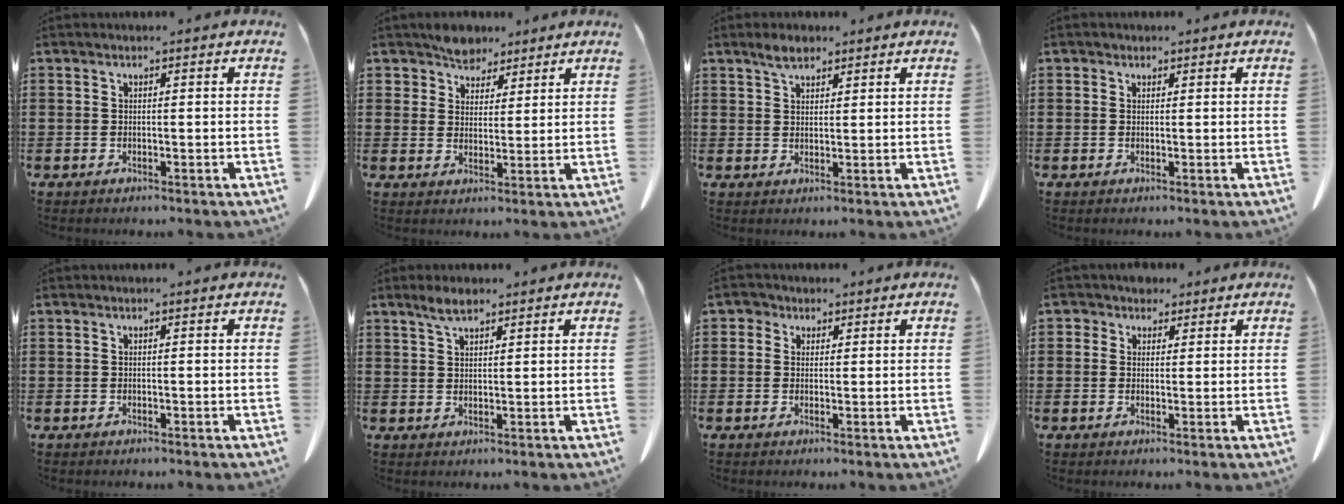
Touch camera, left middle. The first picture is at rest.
{"total": 5.0, "force": [4.3, 2.4, 0.3], "torque": [-0.026, -0.004, 0.083]}
{"total": 2.8, "force": [2.2, 1.0, 1.4], "torque": [-0.023, 0.001, 0.040]}
{"total": 0.7, "force": [0.5, 0.5, 0.0], "torque": [-0.003, 0.003, 0.009]}
{"total": 0.0}
{"total": 3.3, "force": [2.4, 1.0, 2.0], "torque": [-0.044, 0.004, 0.044]}
{"total": 1.7, "force": [1.0, 1.3, 0.2], "torque": [-0.011, 0.007, 0.018]}
{"total": 2.3, "force": [1.6, 1.6, 0.4], "torque": [-0.010, 0.007, 0.028]}